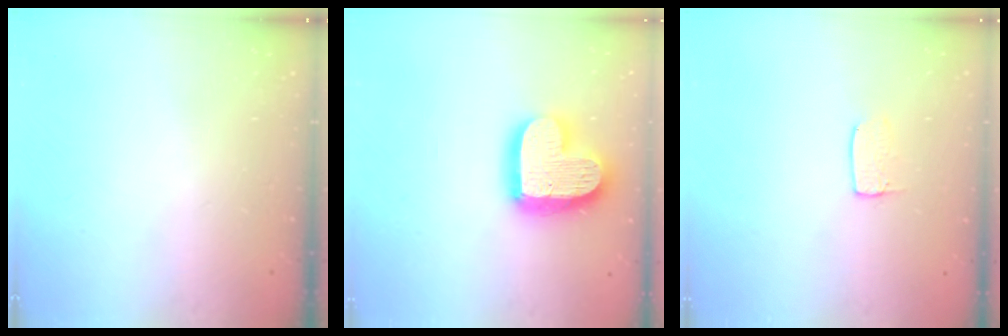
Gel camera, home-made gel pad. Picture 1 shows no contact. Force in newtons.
{"total": 18.6, "press": 18.6, "slide": 1.3}
{"total": 4.2, "press": 4.2, "slide": 0.3}